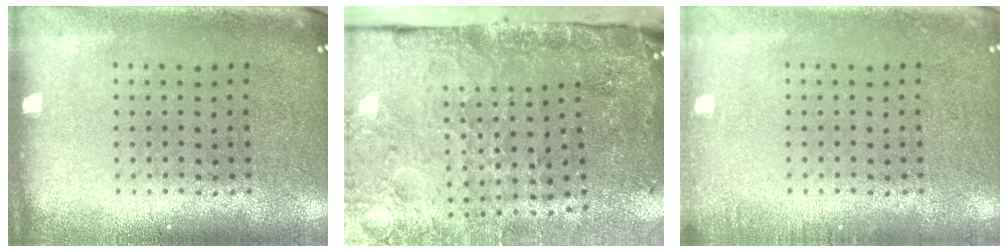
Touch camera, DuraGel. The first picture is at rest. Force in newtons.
{"total": 5.0, "press": 3.7, "slide": 3.4}
{"total": 1.1, "press": 1.0, "slide": 0.2}